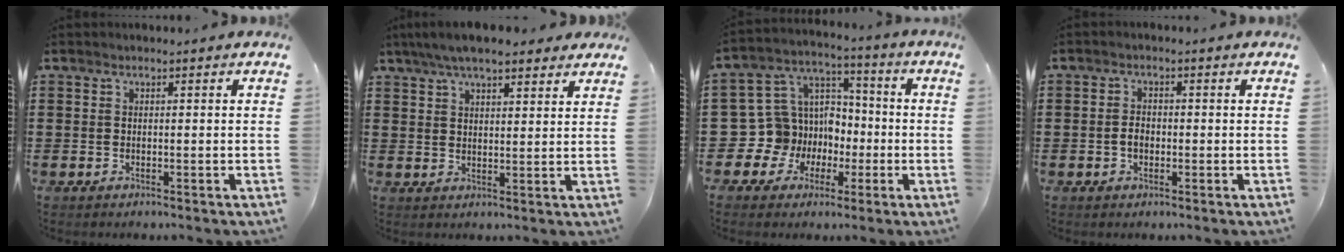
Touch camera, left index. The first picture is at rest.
{"total": 6.2, "force": [5.1, 1.4, 3.1], "torque": [-0.073, -0.004, 0.095]}
{"total": 11.2, "force": [-2.6, 10.6, 2.3], "torque": [-0.095, 0.003, -0.042]}
{"total": 2.1, "force": [-0.3, 1.3, 1.6], "torque": [-0.039, 0.002, -0.010]}